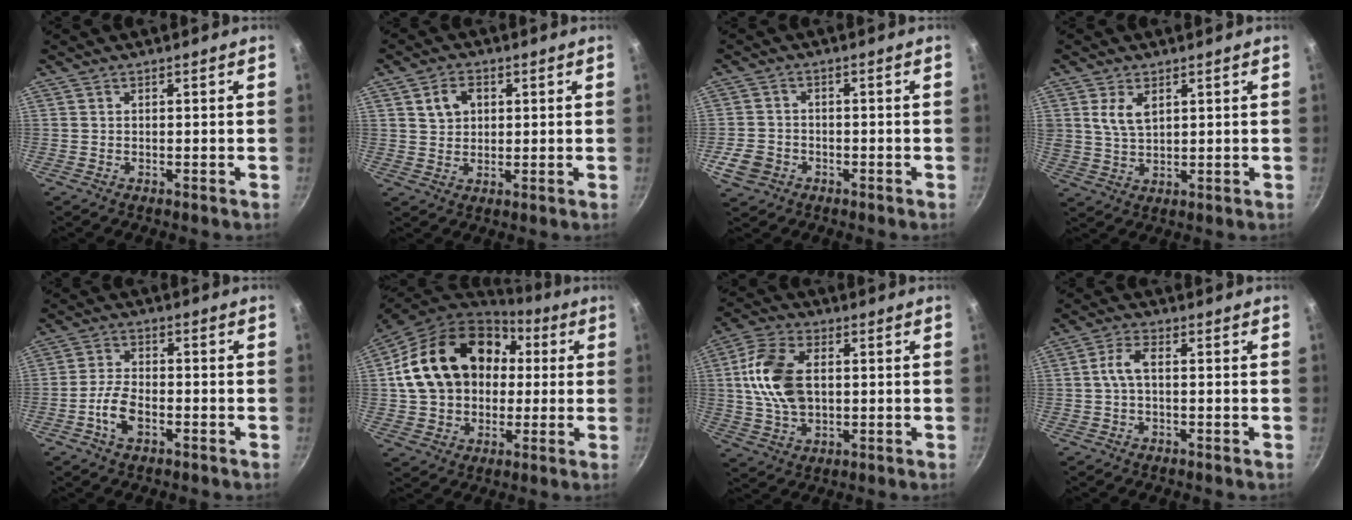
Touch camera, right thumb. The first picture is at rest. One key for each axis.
{"total": 4.9, "fx": 1.7, "fy": 3.7, "fz": 2.7, "tx": -0.028, "ty": 0.001, "tz": 0.031}
{"total": 5.3, "fx": -2.4, "fy": 4.3, "fz": 2.1, "tx": -0.039, "ty": 0.022, "tz": -0.041}
{"total": 5.5, "fx": 2.3, "fy": 3.0, "fz": 4.0, "tx": -0.071, "ty": -0.014, "tz": 0.050}
{"total": 5.8, "fx": -2.4, "fy": 3.0, "fz": 4.4, "tx": -0.085, "ty": 0.020, "tz": -0.051}
{"total": 22.5, "fx": 3.9, "fy": 17.2, "fz": 14.1, "tx": -0.231, "ty": 0.040, "tz": 0.072}
{"total": 13.5, "fx": 1.6, "fy": 8.5, "fz": 10.4, "tx": -0.190, "ty": 0.007, "tz": 0.026}
{"total": 3.8, "fx": -0.1, "fy": 1.6, "fz": 3.5, "tx": -0.080, "ty": 0.016, "tz": -0.006}